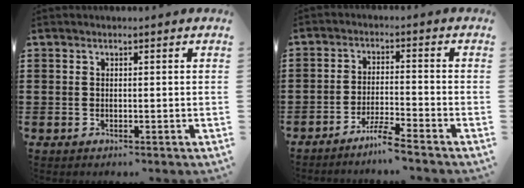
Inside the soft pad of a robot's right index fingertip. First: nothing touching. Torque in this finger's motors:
{"motor_torque": [-0.05, -0.09, 0.23, 0.02]}